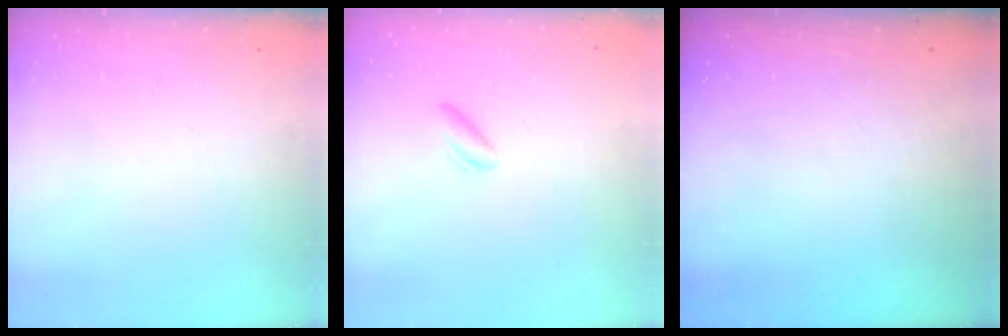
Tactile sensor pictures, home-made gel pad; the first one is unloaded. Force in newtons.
{"total": 2.4, "press": 2.1, "slide": 1.2}
{"total": 0.0}